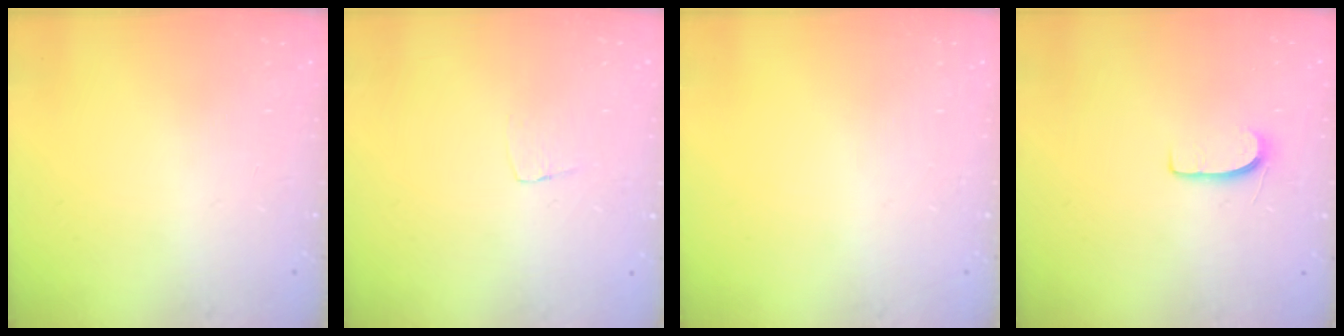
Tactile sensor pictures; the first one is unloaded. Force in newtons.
{"total": 3.3, "press": 3.3, "slide": 0.2}
{"total": 0.0}
{"total": 6.2, "press": 6.2, "slide": 0.6}